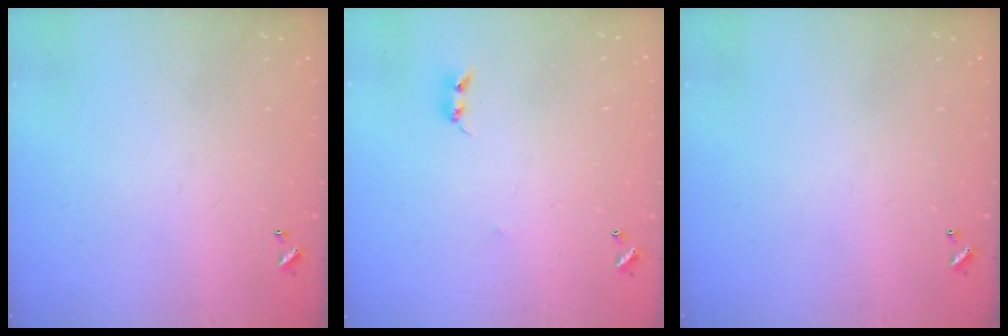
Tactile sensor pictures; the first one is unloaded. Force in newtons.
{"total": 2.5, "press": 2.5, "slide": 0.4}
{"total": 0.0}